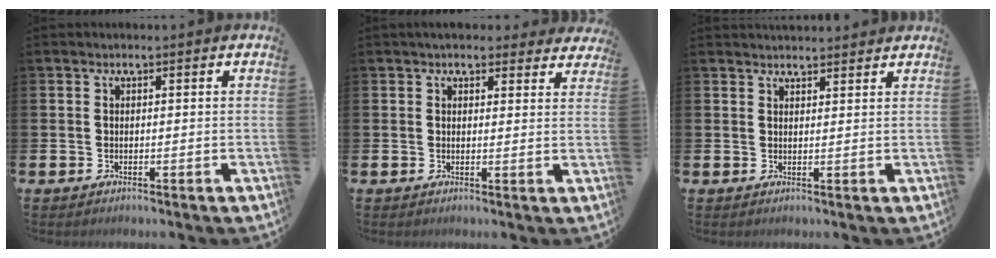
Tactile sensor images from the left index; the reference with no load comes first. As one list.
[{"total": 3.5, "force": [3.2, 1.3, 0.6], "torque": [-0.006, -0.011, 0.056]}, {"total": 2.3, "force": [2.3, 0.4, 0.0], "torque": [0.000, -0.009, 0.041]}]